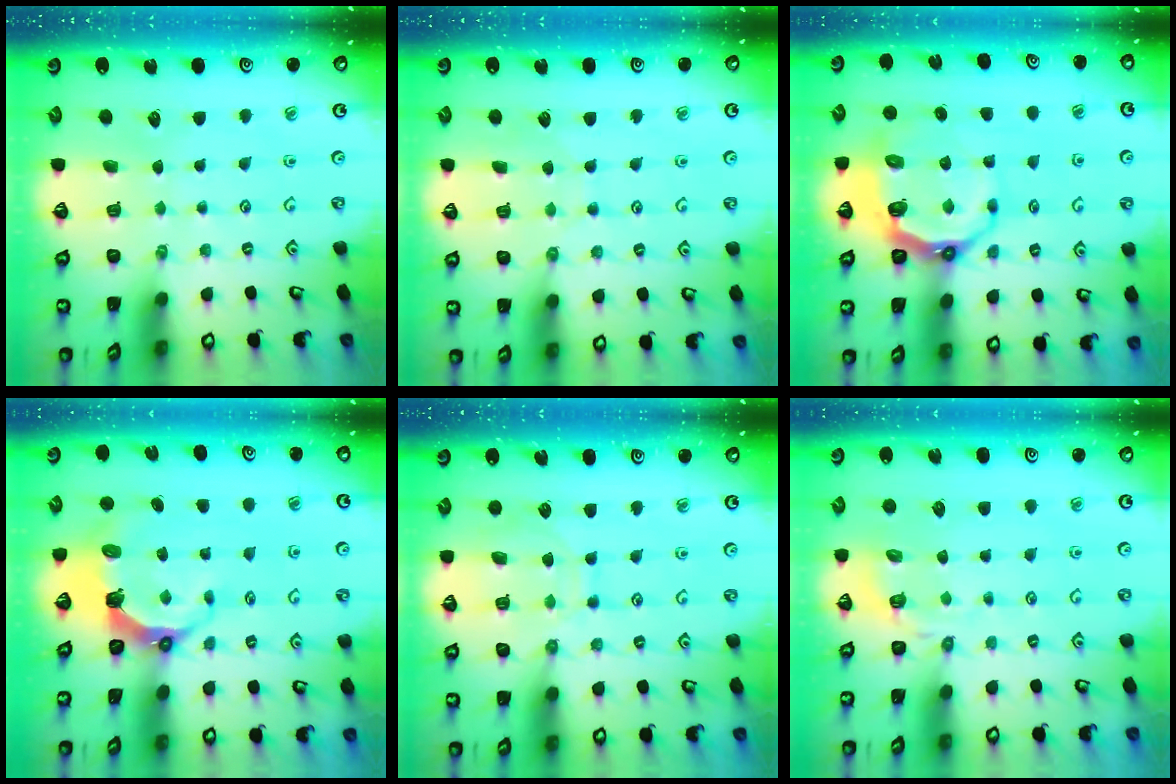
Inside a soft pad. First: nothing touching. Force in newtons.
{"total": 3.3, "press": 3.2, "slide": 0.4}
{"total": 8.8, "press": 7.9, "slide": 3.9}
{"total": 7.4, "press": 5.6, "slide": 4.8}
{"total": 10.0, "press": 9.9, "slide": 1.0}
{"total": 3.7, "press": 3.2, "slide": 1.8}